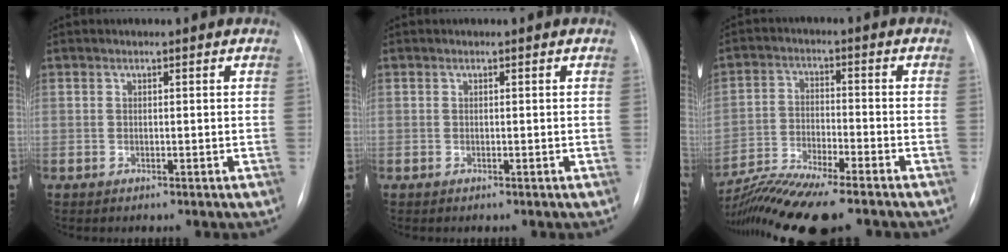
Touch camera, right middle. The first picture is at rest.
{"total": 0.0}
{"total": 12.1, "force": [-10.3, 0.3, 6.4], "torque": [-0.116, -0.019, -0.175]}